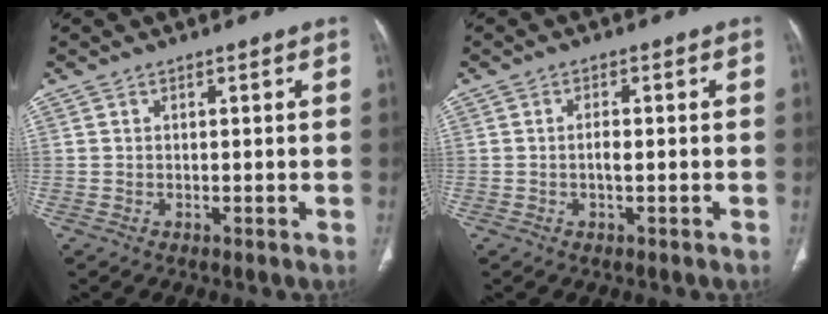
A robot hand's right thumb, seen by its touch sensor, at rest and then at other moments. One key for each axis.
{"total": 1.9, "fx": -0.4, "fy": 0.7, "fz": 1.7, "tx": -0.033, "ty": 0.001, "tz": -0.008}